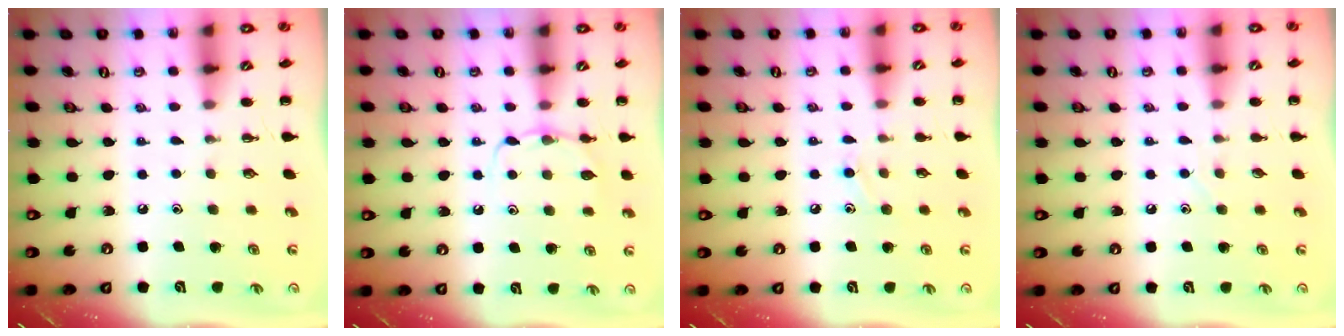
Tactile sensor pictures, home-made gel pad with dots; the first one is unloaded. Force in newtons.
{"total": 7.4, "press": 7.2, "slide": 1.7}
{"total": 7.6, "press": 7.3, "slide": 2.3}
{"total": 2.3, "press": 2.3, "slide": 0.6}